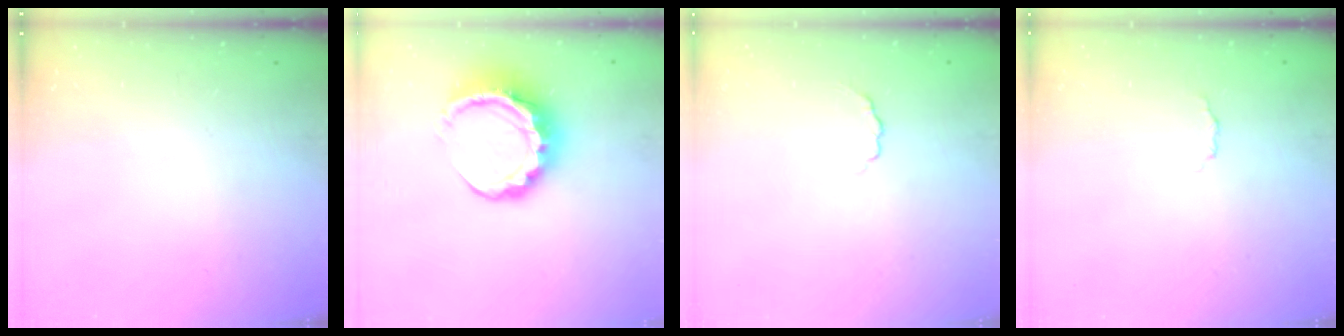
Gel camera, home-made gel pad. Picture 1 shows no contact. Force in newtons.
{"total": 10.2, "press": 10.0, "slide": 1.9}
{"total": 2.6, "press": 2.5, "slide": 0.8}
{"total": 2.9, "press": 2.8, "slide": 0.7}